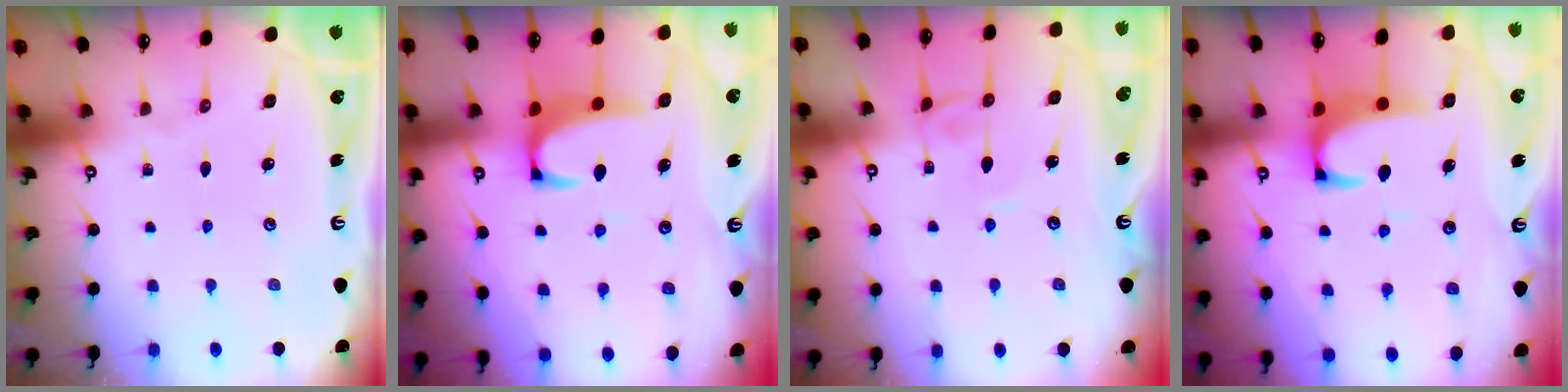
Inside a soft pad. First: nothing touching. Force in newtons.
{"total": 2.8, "press": 2.7, "slide": 0.9}
{"total": 3.6, "press": 3.6, "slide": 0.0}
{"total": 2.4, "press": 2.2, "slide": 0.9}